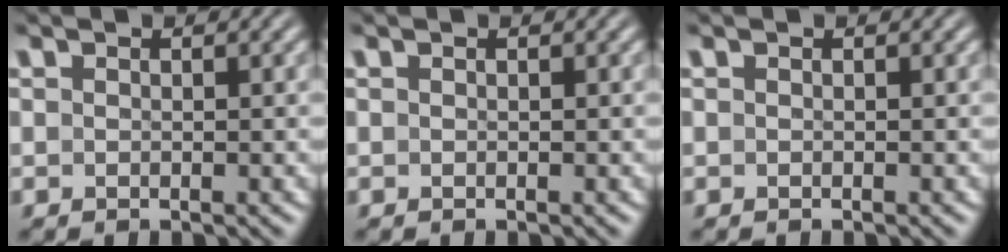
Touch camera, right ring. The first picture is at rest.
{"total": 0.0}
{"total": 0.0}